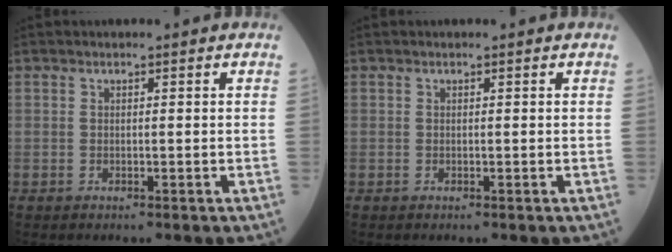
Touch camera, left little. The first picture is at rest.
{"total": 0.0}